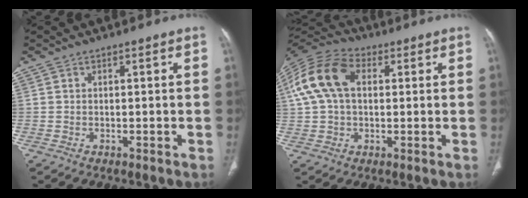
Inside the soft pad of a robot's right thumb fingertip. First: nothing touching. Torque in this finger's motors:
{"motor_torque": [-0.49, 1.07, 0.76, -0.27, 0.26]}